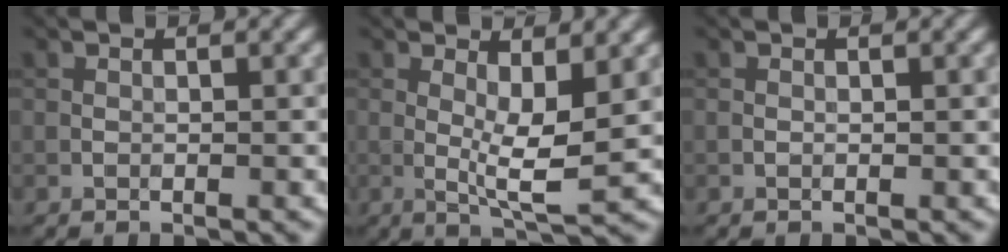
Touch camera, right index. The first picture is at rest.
{"total": 4.1, "force": [0.6, 0.9, 4.0], "torque": [-0.069, -0.012, 0.013]}
{"total": 0.0}